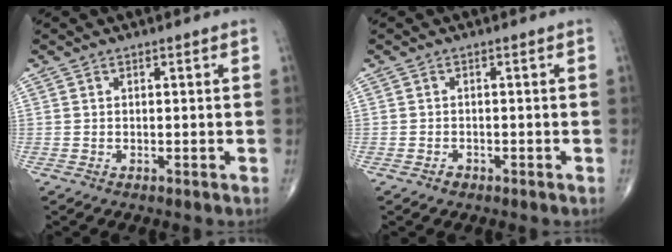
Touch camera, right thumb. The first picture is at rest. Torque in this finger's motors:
{"motor_torque": [-0.04, -0.01, 0.06, 0.09, 0.00]}